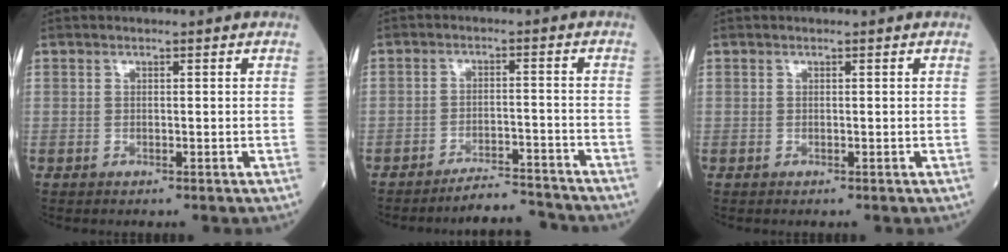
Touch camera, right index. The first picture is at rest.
{"total": 5.5, "force": [-5.5, 0.3, 0.4], "torque": [-0.002, 0.003, -0.087]}
{"total": 0.0}